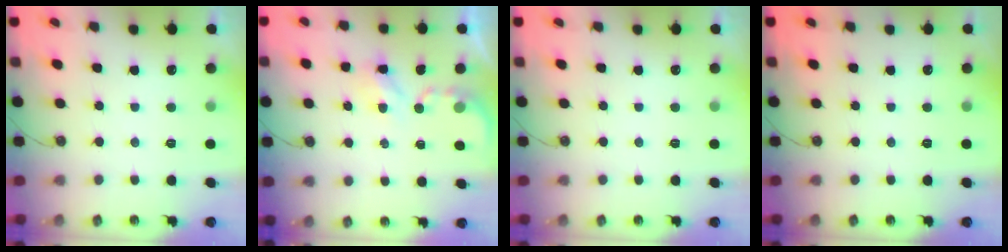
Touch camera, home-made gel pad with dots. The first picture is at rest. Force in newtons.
{"total": 2.8, "press": 2.8, "slide": 0.4}
{"total": 0.0}
{"total": 0.0}